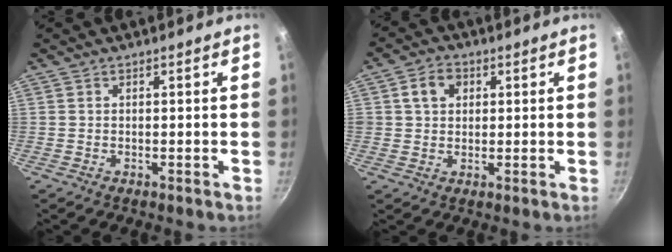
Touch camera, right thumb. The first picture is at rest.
{"total": 5.1, "force": [1.4, 4.1, 2.6], "torque": [-0.024, 0.007, 0.020]}